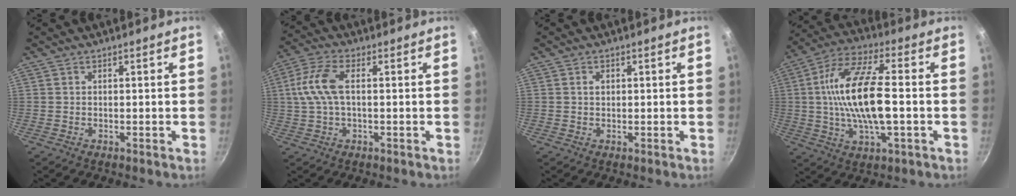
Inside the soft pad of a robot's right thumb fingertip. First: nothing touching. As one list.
[{"total": 8.7, "force": [0.7, 4.3, 7.5], "torque": [-0.168, 0.019, 0.006]}, {"total": 1.2, "force": [0.3, 0.9, 0.7], "torque": [-0.008, 0.004, 0.005]}, {"total": 17.6, "force": [-0.5, 6.7, 16.3], "torque": [-0.306, 0.023, -0.021]}]